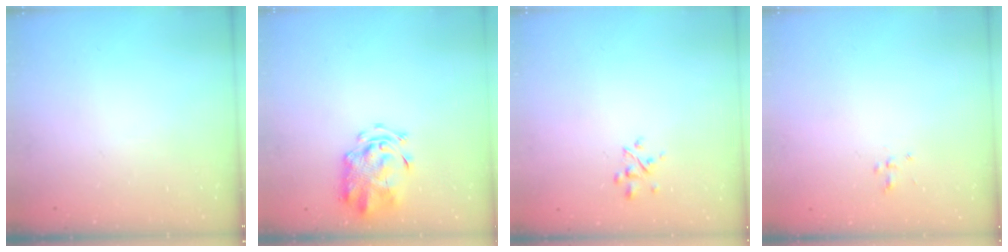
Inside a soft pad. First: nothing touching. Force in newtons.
{"total": 3.7, "press": 3.7, "slide": 0.7}
{"total": 2.8, "press": 2.7, "slide": 0.9}
{"total": 2.0, "press": 1.8, "slide": 0.9}